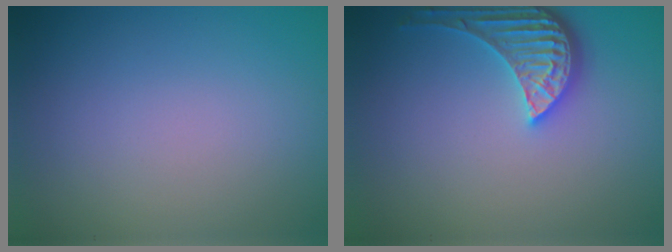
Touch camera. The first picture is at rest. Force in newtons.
{"total": 4.0, "press": 3.6, "slide": 1.8}